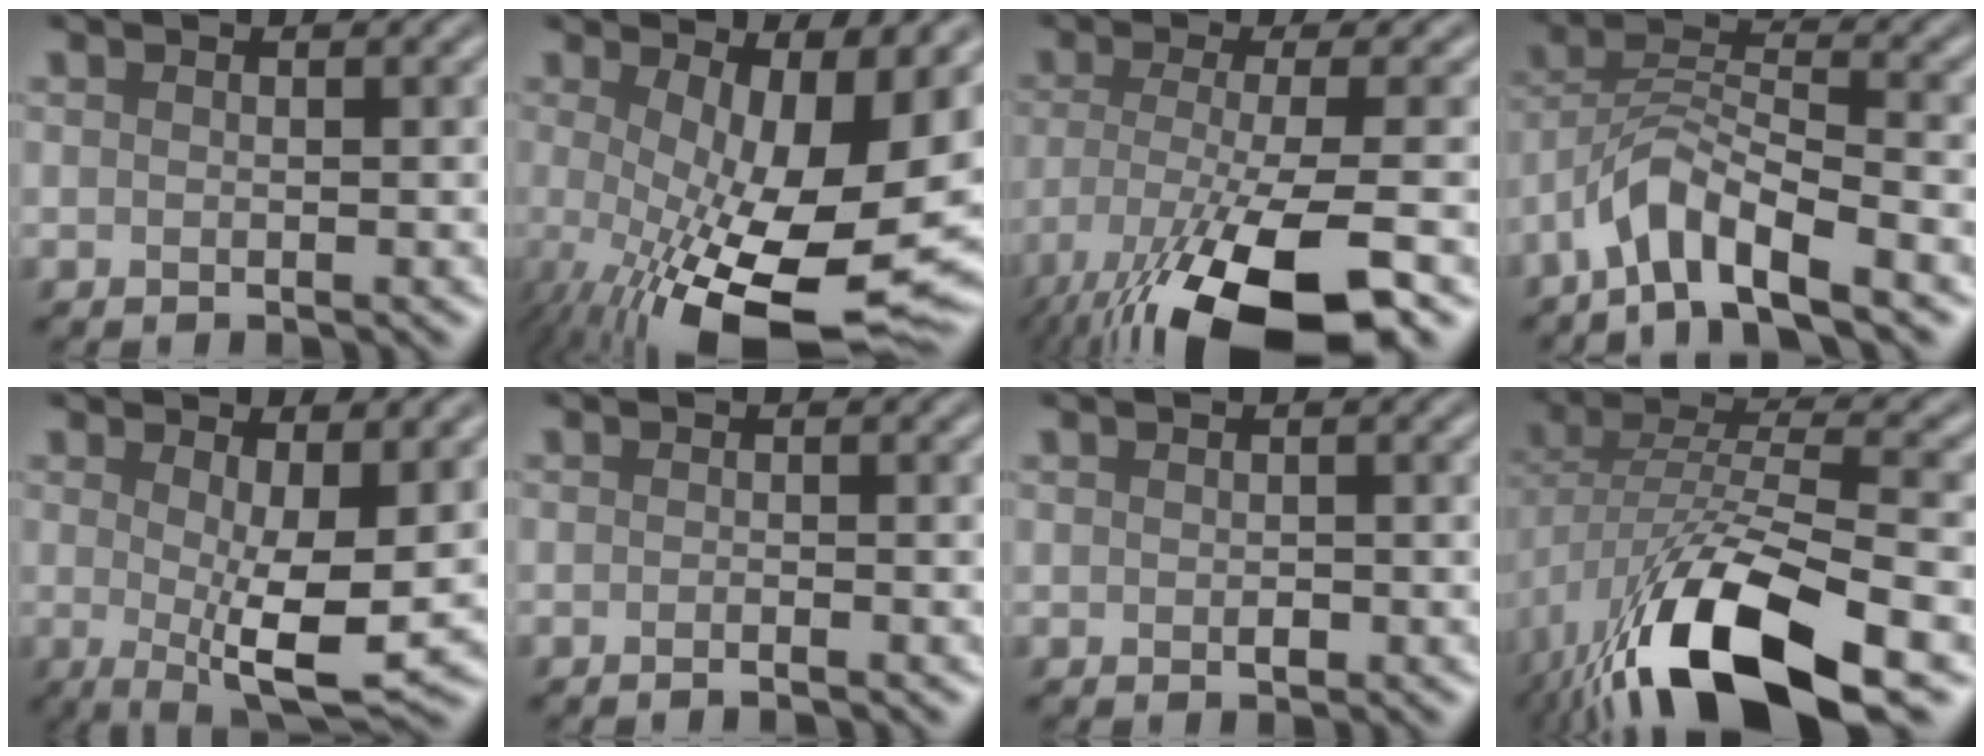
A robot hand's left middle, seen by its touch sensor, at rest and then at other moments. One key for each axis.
{"total": 16.2, "fx": -1.5, "fy": 6.0, "fz": 14.9, "tx": -0.210, "ty": -0.032, "tz": -0.001}
{"total": 12.7, "fx": -7.4, "fy": 3.3, "fz": 9.9, "tx": -0.183, "ty": -0.028, "tz": -0.129}
{"total": 6.8, "fx": -4.6, "fy": 1.9, "fz": 4.6, "tx": -0.082, "ty": 0.006, "tz": -0.090}
{"total": 7.3, "fx": 0.0, "fy": 1.9, "fz": 7.1, "tx": -0.105, "ty": -0.018, "tz": 0.004}
{"total": 1.1, "fx": -0.7, "fy": 0.3, "fz": 0.8, "tx": -0.002, "ty": -0.009, "tz": -0.017}
{"total": 0.7, "fx": -0.4, "fy": 0.3, "fz": 0.5, "tx": -0.009, "ty": -0.004, "tz": -0.002}
{"total": 14.1, "fx": -7.0, "fy": 5.0, "fz": 11.2, "tx": -0.217, "ty": -0.017, "tz": -0.117}